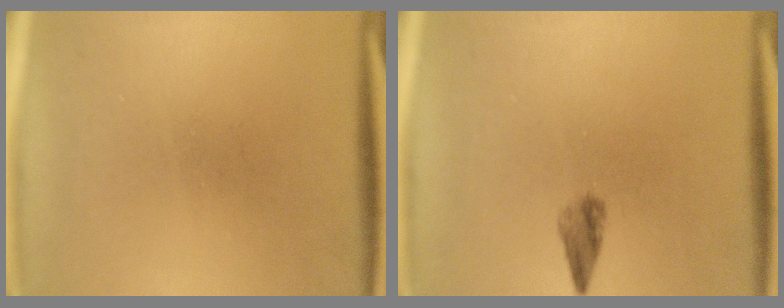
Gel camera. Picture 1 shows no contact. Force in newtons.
{"total": 2.0}